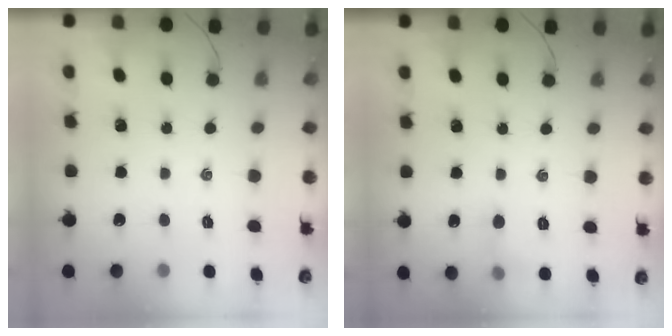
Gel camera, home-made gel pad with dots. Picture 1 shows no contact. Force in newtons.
{"total": 4.7, "press": 4.4, "slide": 1.6}